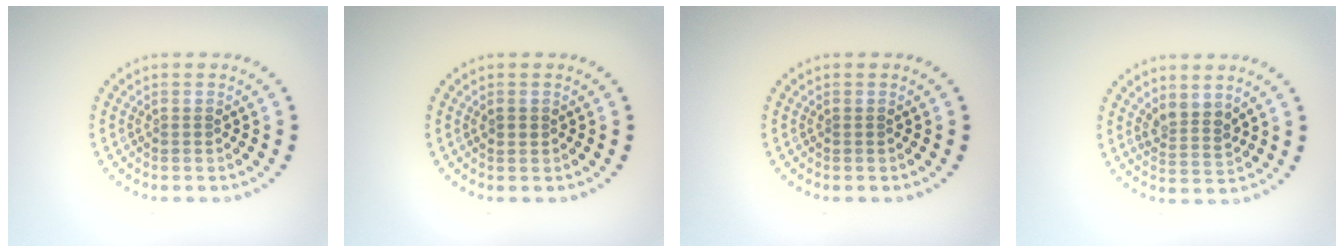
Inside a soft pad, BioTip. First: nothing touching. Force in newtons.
{"total": 0.9, "press": 0.8, "slide": 0.3}
{"total": 0.0}
{"total": 2.4, "press": 1.9, "slide": 1.5}